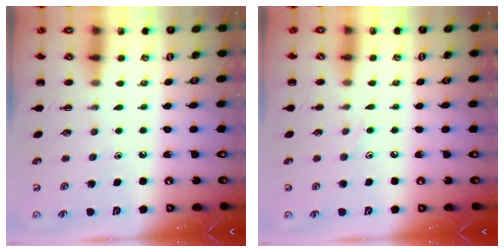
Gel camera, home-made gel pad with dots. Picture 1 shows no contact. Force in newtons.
{"total": 4.7, "press": 4.5, "slide": 1.6}